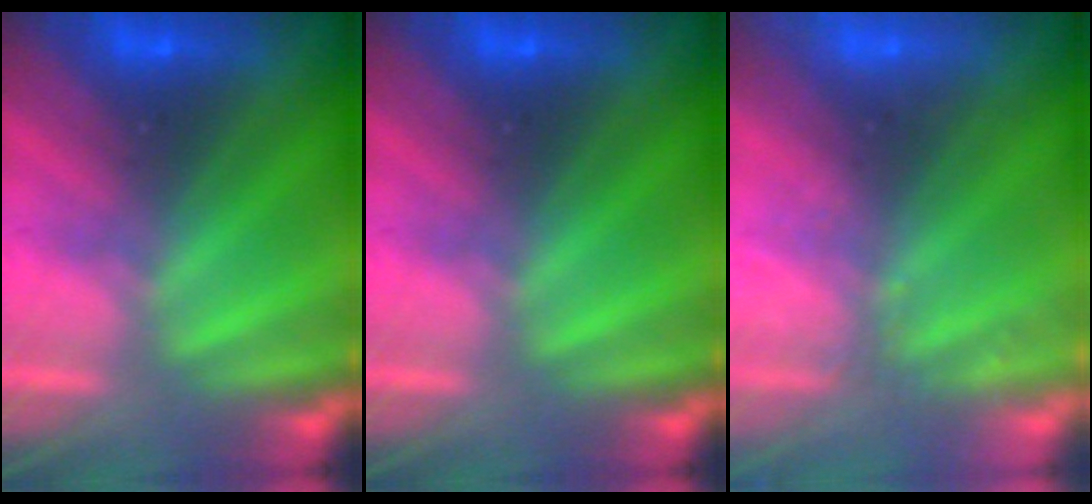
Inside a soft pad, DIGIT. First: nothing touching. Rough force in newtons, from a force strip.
{"total": 0.0}
{"total": 2.4}